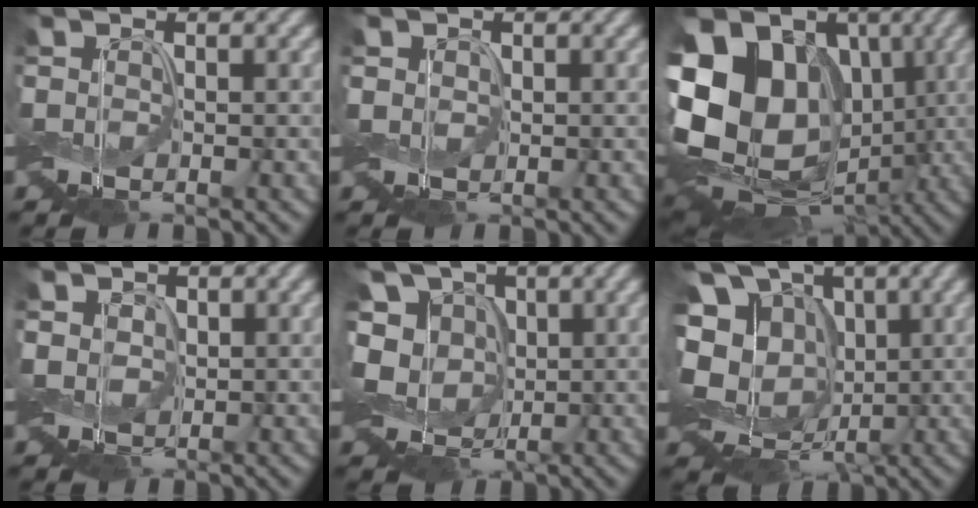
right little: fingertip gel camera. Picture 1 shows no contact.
{"total": 1.2, "force": [0.1, 1.1, 0.5], "torque": [-0.016, 0.001, -0.003]}
{"total": 17.1, "force": [0.2, 13.6, 10.3], "torque": [-0.185, 0.018, 0.013]}
{"total": 2.5, "force": [0.1, 2.1, 1.2], "torque": [-0.029, 0.000, -0.006]}
{"total": 8.2, "force": [-0.1, 6.9, 4.4], "torque": [-0.090, 0.006, -0.026]}
{"total": 14.3, "force": [1.9, 11.7, 8.1], "torque": [-0.190, 0.001, 0.027]}